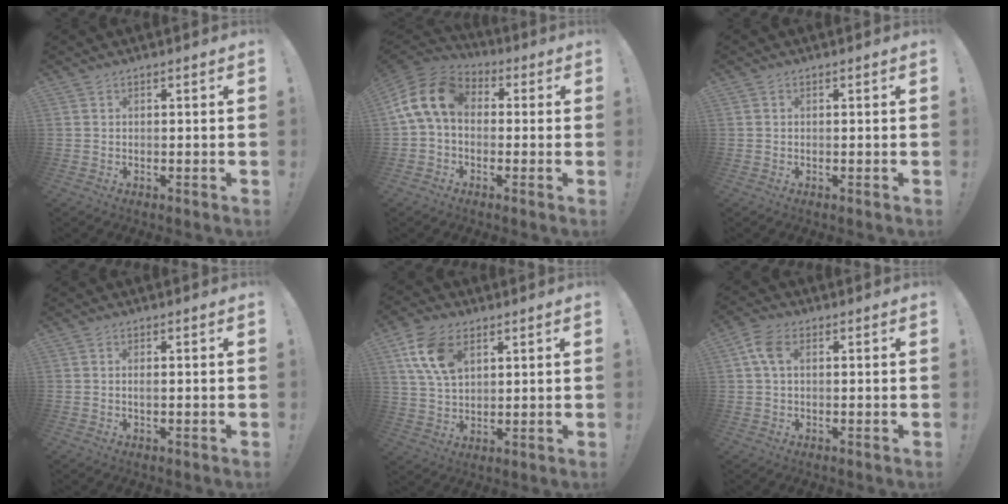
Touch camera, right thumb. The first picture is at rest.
{"total": 13.8, "force": [1.9, 9.3, 9.9], "torque": [-0.195, 0.019, 0.037]}
{"total": 0.0}
{"total": 0.6, "force": [0.1, 0.0, 0.6], "torque": [-0.005, -0.004, 0.000]}
{"total": 12.7, "force": [5.8, 7.9, 8.1], "torque": [-0.156, -0.009, 0.110]}
{"total": 6.0, "force": [1.5, 3.6, 4.6], "torque": [-0.089, 0.005, 0.029]}